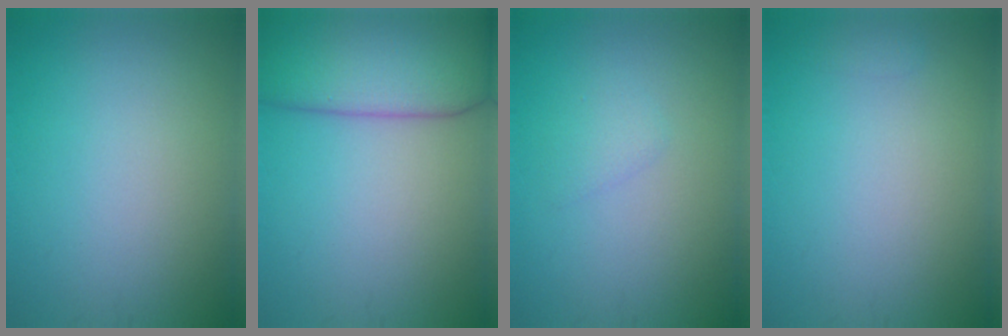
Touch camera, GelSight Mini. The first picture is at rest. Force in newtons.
{"total": 9.1, "press": 9.1, "slide": 0.7}
{"total": 1.2, "press": 1.1, "slide": 0.1}
{"total": 0.6, "press": 0.6, "slide": 0.1}